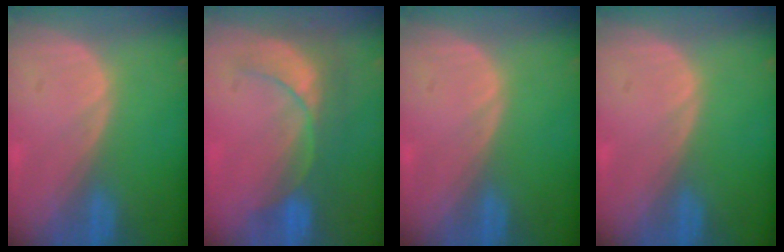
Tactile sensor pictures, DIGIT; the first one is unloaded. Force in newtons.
{"total": 9.1, "press": 7.8, "slide": 4.7}
{"total": 0.0}
{"total": 0.0}